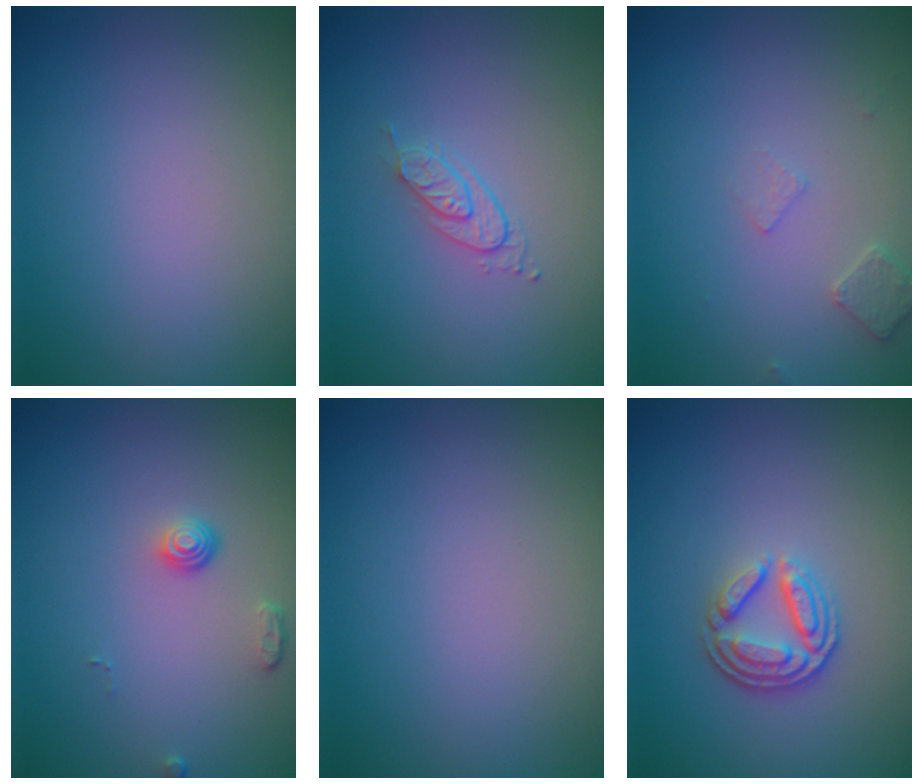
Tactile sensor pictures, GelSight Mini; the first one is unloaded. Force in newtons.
{"total": 1.7, "press": 1.1, "slide": 1.3}
{"total": 1.5, "press": 1.4, "slide": 0.3}
{"total": 1.3, "press": 1.0, "slide": 0.9}
{"total": 0.0}
{"total": 3.7, "press": 2.8, "slide": 2.5}